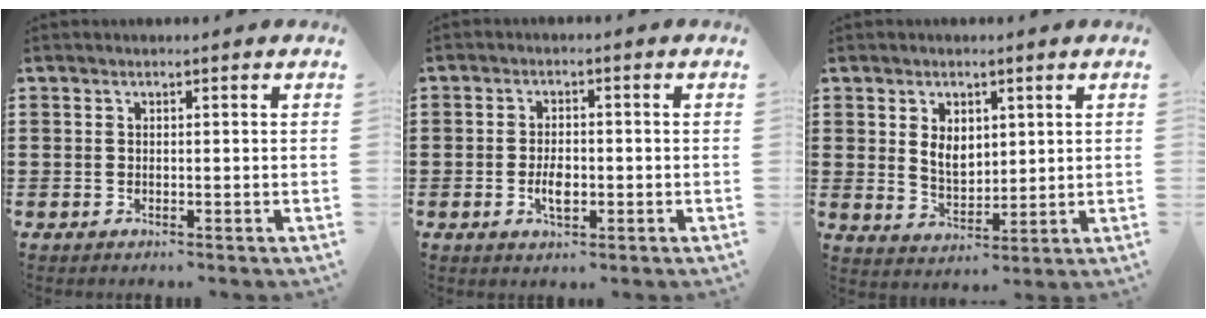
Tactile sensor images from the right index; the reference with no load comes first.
{"total": 3.6, "force": [-0.9, 1.6, 3.1], "torque": [-0.063, 0.000, -0.017]}
{"total": 4.7, "force": [1.6, 3.3, 2.9], "torque": [-0.059, 0.008, 0.026]}